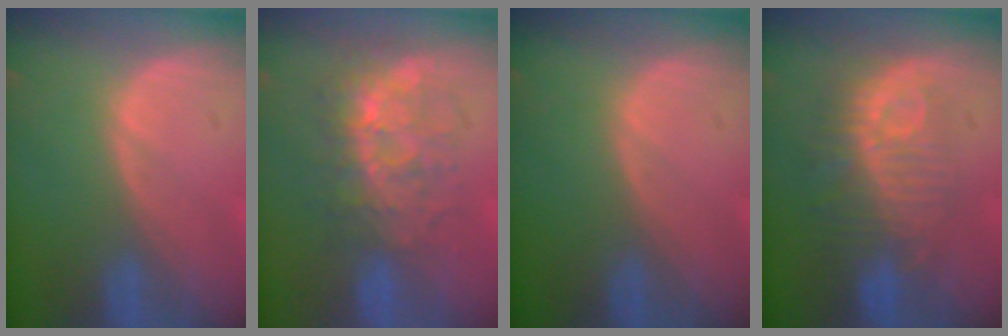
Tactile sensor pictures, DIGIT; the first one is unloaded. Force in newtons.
{"total": 8.1, "press": 7.3, "slide": 3.7}
{"total": 0.0}
{"total": 9.8, "press": 8.8, "slide": 4.2}